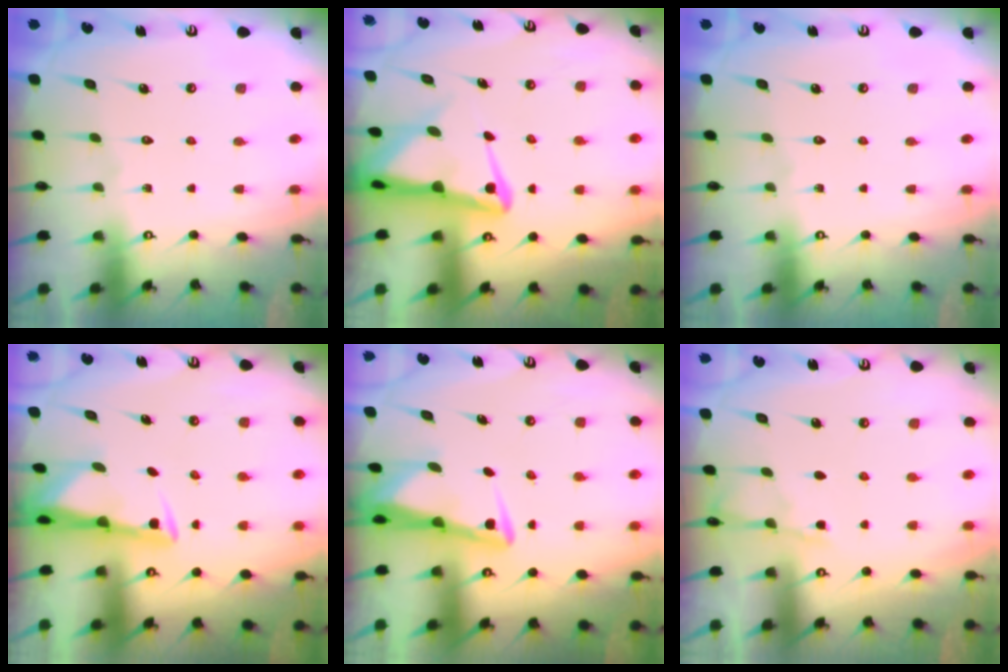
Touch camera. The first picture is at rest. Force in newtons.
{"total": 7.0, "press": 6.9, "slide": 1.3}
{"total": 0.0}
{"total": 2.8, "press": 2.8, "slide": 0.5}
{"total": 3.7, "press": 3.7, "slide": 0.6}
{"total": 3.4, "press": 3.4, "slide": 0.5}